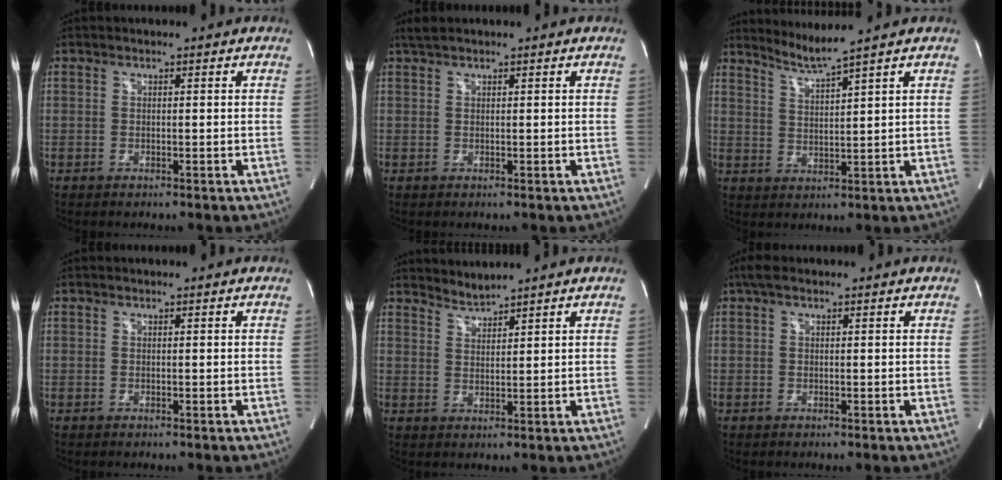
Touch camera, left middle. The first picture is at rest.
{"total": 1.3, "force": [1.2, 0.0, 0.6], "torque": [-0.019, 0.014, 0.028]}
{"total": 4.4, "force": [3.7, -2.2, 0.8], "torque": [-0.026, -0.021, 0.080]}
{"total": 0.0}
{"total": 2.5, "force": [2.4, -0.7, -0.4], "torque": [0.004, -0.003, 0.053]}
{"total": 2.1, "force": [1.3, 0.8, 1.4], "torque": [-0.032, 0.026, 0.025]}